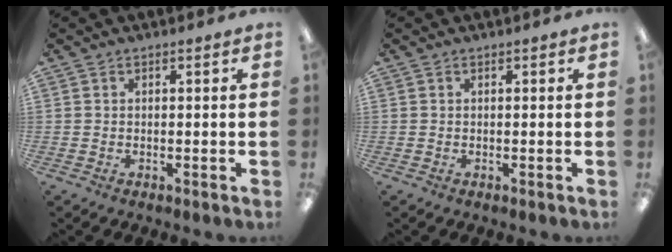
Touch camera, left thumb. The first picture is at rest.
{"total": 0.0}